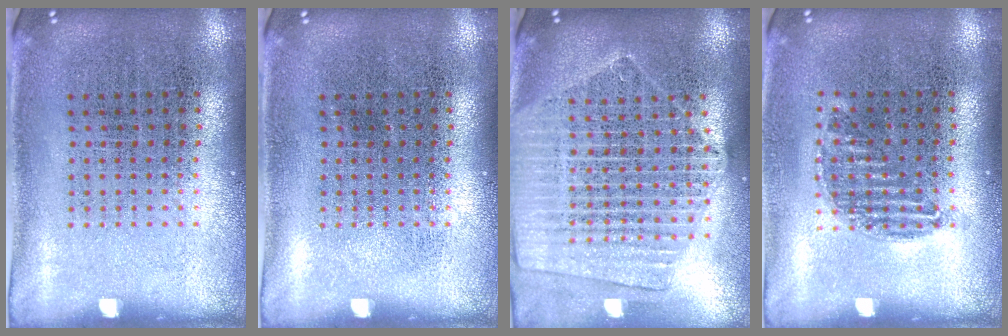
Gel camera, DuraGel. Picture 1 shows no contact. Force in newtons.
{"total": 0.0}
{"total": 2.2, "press": 2.0, "slide": 1.0}
{"total": 0.9, "press": 0.8, "slide": 0.5}